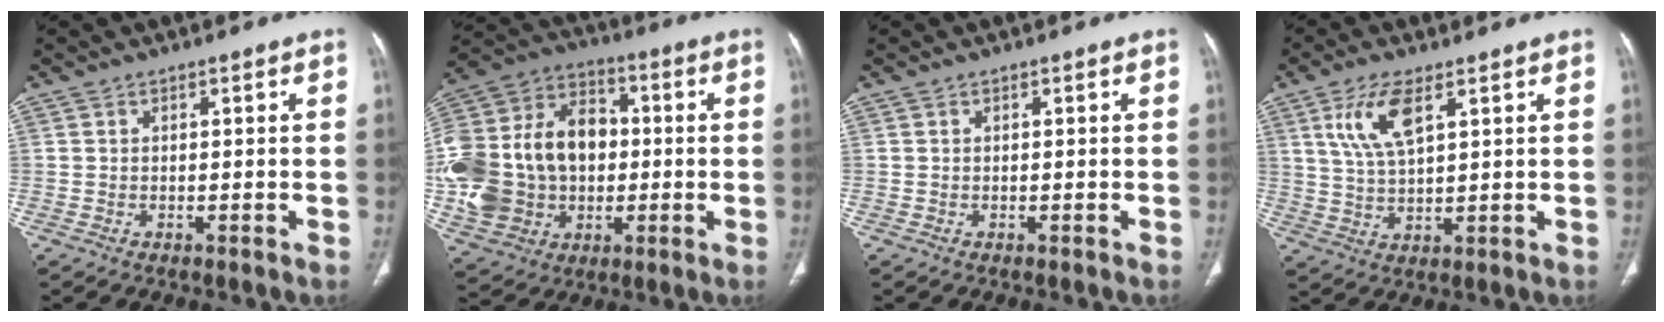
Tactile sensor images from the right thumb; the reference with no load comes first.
{"total": 25.4, "force": [-1.0, 19.2, 16.7], "torque": [-0.342, 0.032, -0.003]}
{"total": 0.0}
{"total": 8.4, "force": [3.9, 3.0, 6.8], "torque": [-0.141, -0.013, 0.083]}